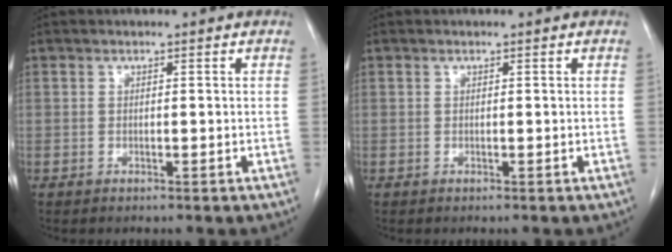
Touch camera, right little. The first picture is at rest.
{"total": 0.0}